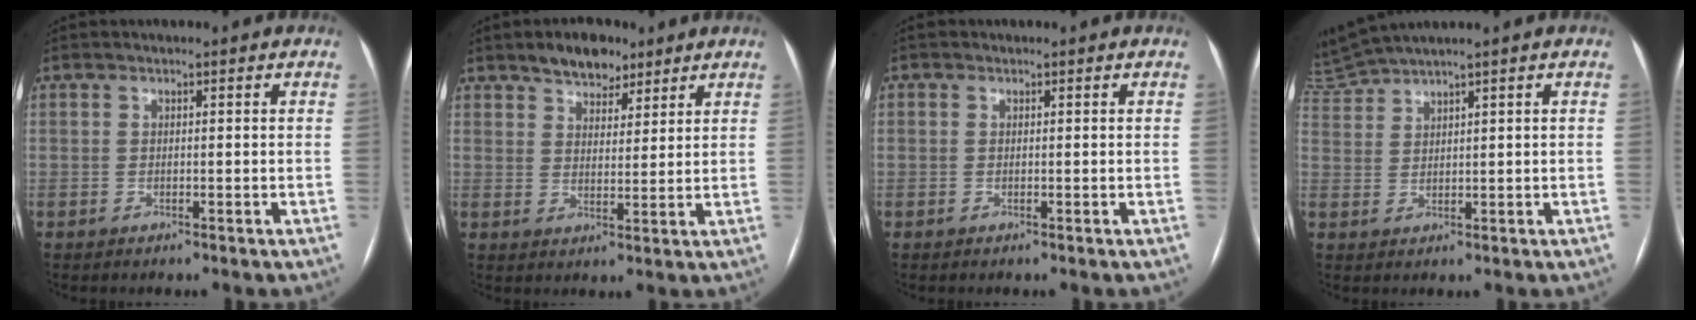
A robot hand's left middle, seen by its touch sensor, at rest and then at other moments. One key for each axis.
{"total": 6.4, "fx": 4.8, "fy": 2.9, "fz": 3.0, "tx": -0.047, "ty": 0.008, "tz": 0.081}
{"total": 1.6, "fx": -0.9, "fy": -1.1, "fz": -0.8, "tx": 0.009, "ty": -0.009, "tz": -0.014}
{"total": 4.0, "fx": 3.7, "fy": -1.3, "fz": 0.8, "tx": -0.037, "ty": 0.004, "tz": 0.089}